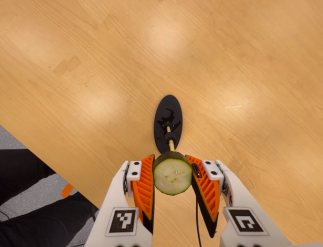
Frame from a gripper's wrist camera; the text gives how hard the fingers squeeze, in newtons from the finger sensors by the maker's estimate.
{"total": 9.5, "left": 8.4, "right": 10.6}